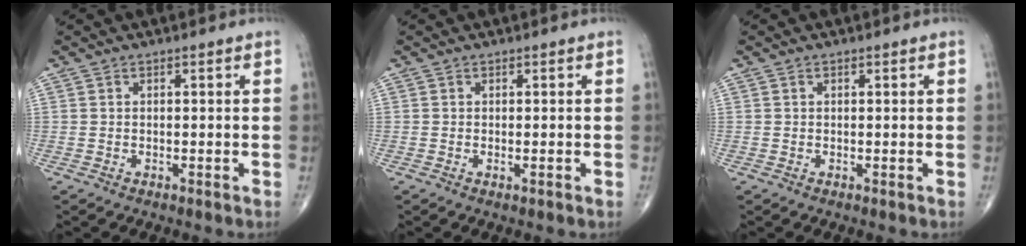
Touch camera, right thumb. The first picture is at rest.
{"total": 0.7, "force": [-0.2, 0.1, 0.7], "torque": [-0.010, -0.002, -0.003]}
{"total": 0.0}